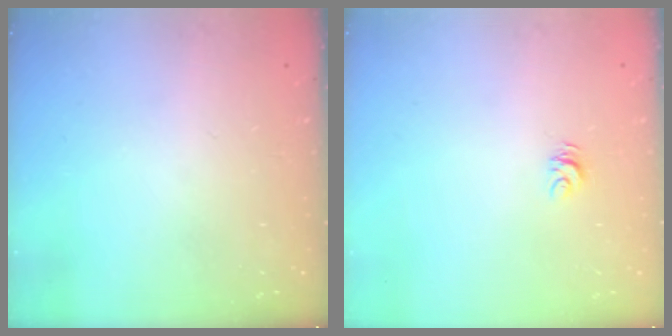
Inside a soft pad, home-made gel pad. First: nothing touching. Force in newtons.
{"total": 3.7, "press": 3.7, "slide": 0.1}